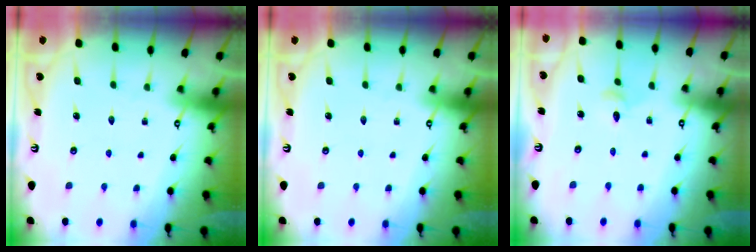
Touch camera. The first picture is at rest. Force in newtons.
{"total": 0.0}
{"total": 2.8, "press": 2.8, "slide": 0.3}